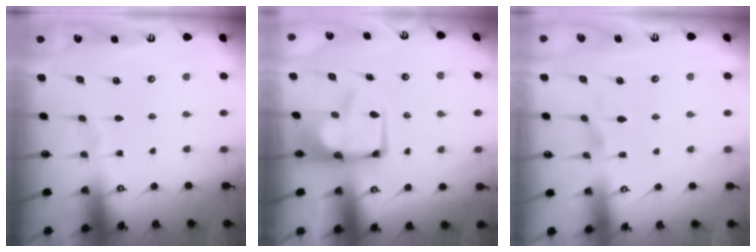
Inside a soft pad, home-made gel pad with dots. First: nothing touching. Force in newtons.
{"total": 9.7, "press": 9.7, "slide": 1.0}
{"total": 1.5, "press": 1.3, "slide": 0.6}